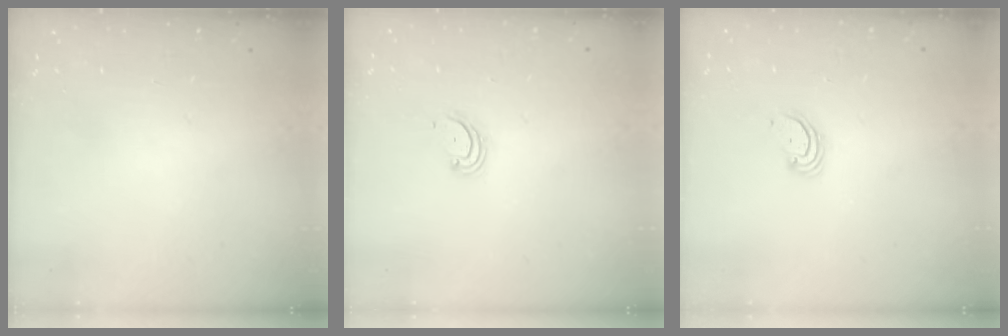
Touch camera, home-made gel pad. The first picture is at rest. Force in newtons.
{"total": 2.9, "press": 2.9, "slide": 0.3}
{"total": 2.3, "press": 2.3, "slide": 0.2}